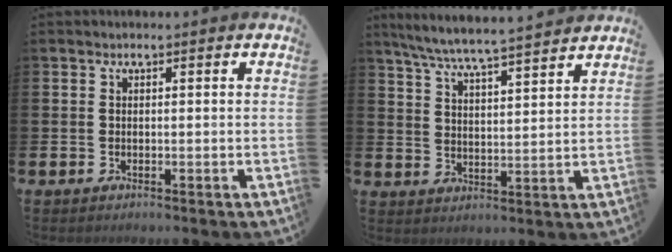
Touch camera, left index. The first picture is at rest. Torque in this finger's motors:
{"motor_torque": [0.73, -1.02, 0.48, 0.21]}